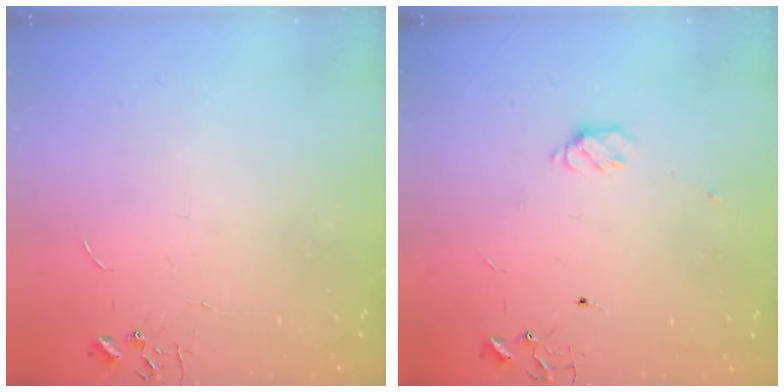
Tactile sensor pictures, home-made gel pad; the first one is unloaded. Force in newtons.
{"total": 3.4, "press": 3.4, "slide": 0.7}